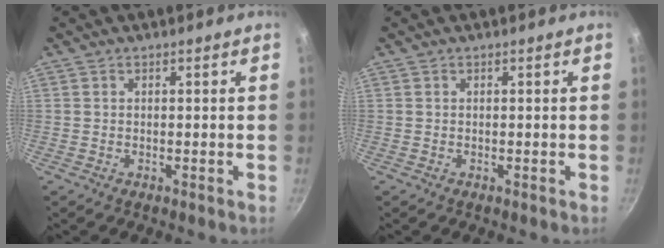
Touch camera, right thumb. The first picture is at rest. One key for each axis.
{"total": 0.0}